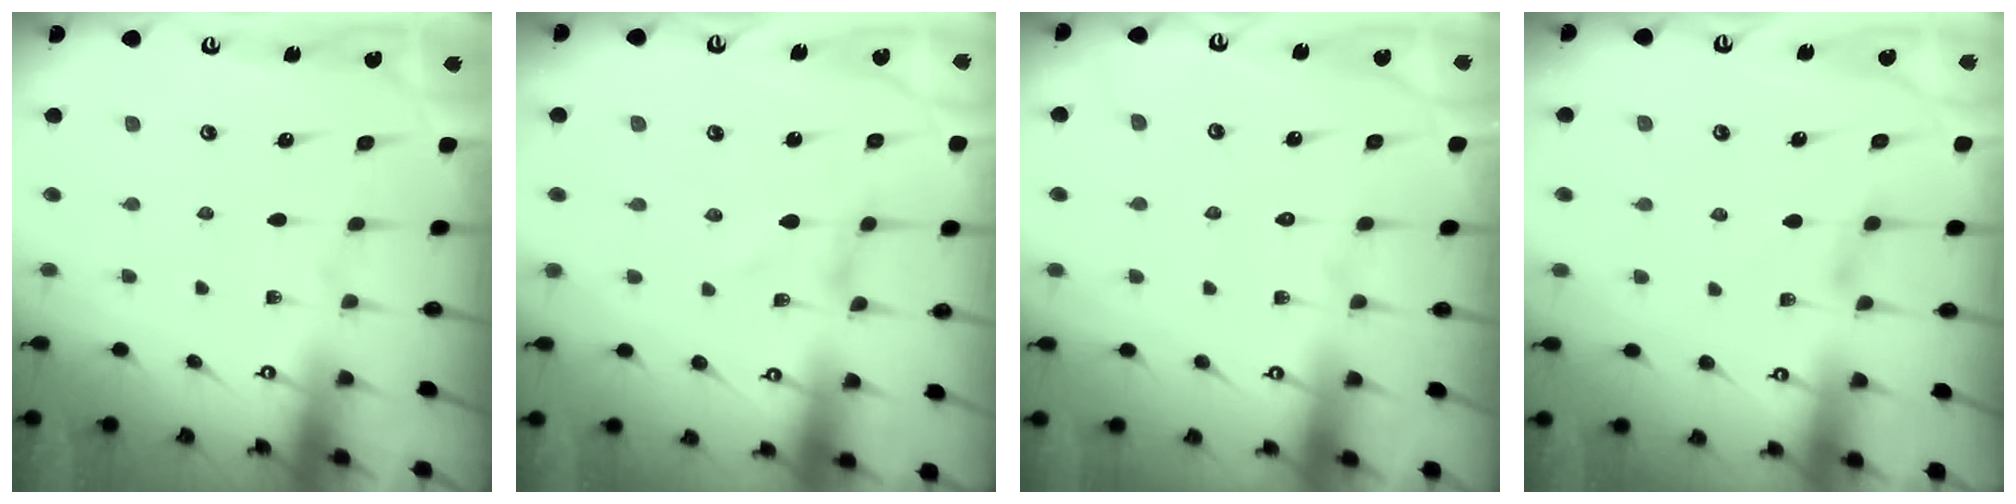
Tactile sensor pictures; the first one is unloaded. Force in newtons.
{"total": 0.7, "press": 0.6, "slide": 0.1}
{"total": 1.6, "press": 1.6, "slide": 0.2}
{"total": 1.3, "press": 1.3, "slide": 0.3}